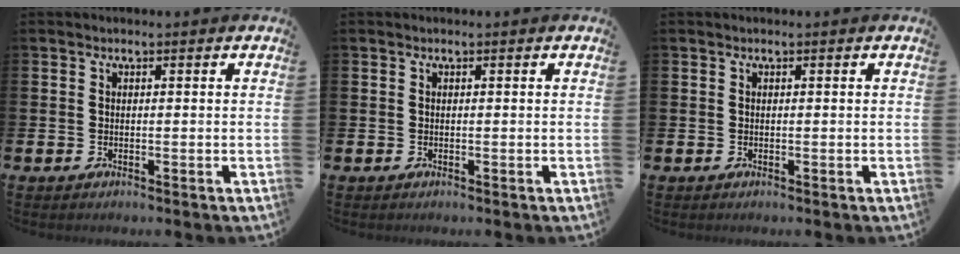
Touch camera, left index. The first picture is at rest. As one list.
[{"total": 0.0}, {"total": 0.0}]